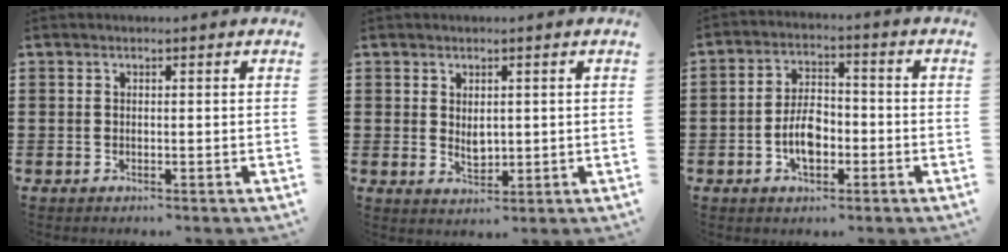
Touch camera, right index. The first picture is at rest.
{"total": 2.2, "force": [0.6, 1.4, 1.6], "torque": [-0.025, 0.001, 0.011]}
{"total": 6.2, "force": [-1.9, 3.4, 4.8], "torque": [-0.096, 0.003, -0.040]}